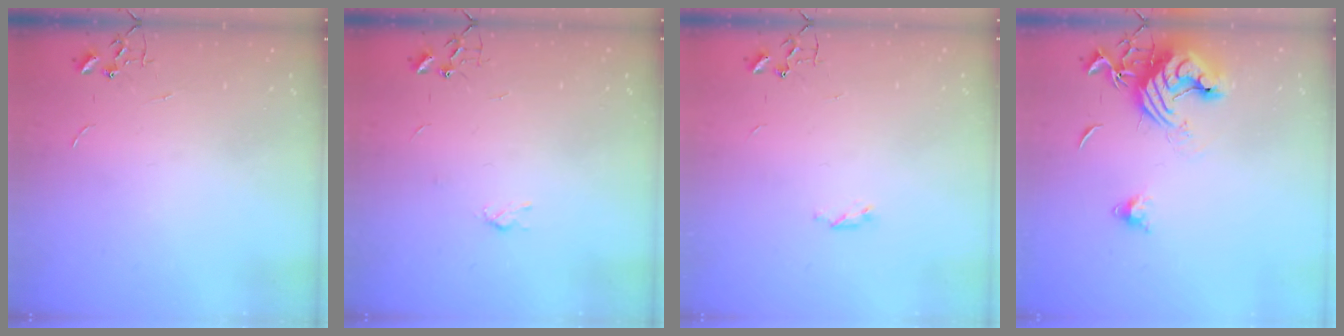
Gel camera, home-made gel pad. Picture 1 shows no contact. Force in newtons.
{"total": 3.0, "press": 2.9, "slide": 0.6}
{"total": 3.5, "press": 3.4, "slide": 0.5}
{"total": 14.1, "press": 14.0, "slide": 1.8}